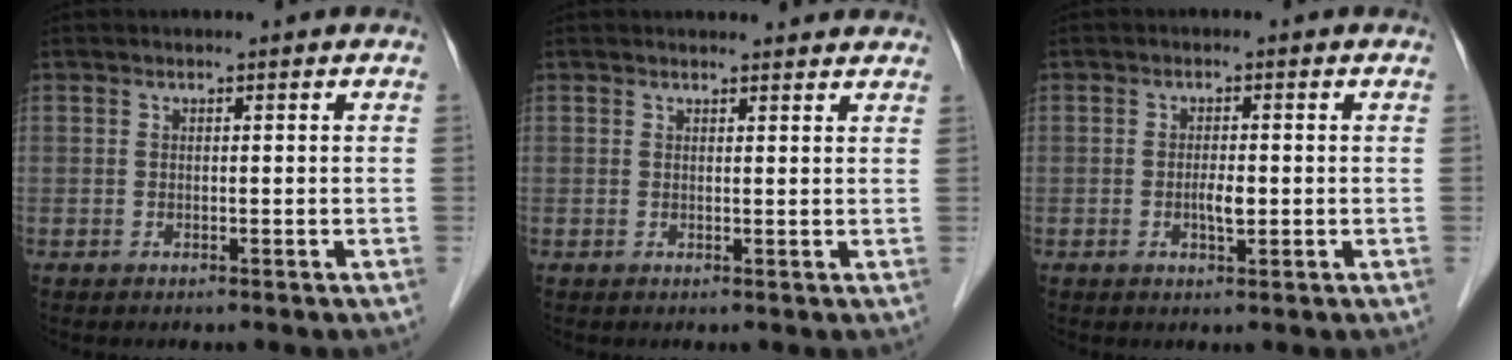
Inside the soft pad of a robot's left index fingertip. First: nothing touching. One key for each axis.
{"total": 6.4, "fx": 6.1, "fy": 1.1, "fz": 1.3, "tx": -0.007, "ty": 0.010, "tz": 0.054}
{"total": 2.3, "fx": -0.5, "fy": 0.7, "fz": 2.2, "tx": -0.041, "ty": -0.001, "tz": -0.008}